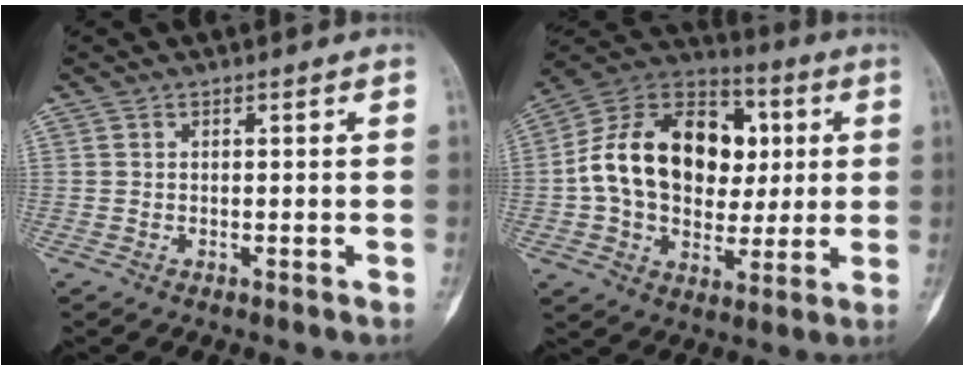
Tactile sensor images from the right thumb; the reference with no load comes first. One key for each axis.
{"total": 23.4, "fx": 2.3, "fy": 16.7, "fz": 16.2, "tx": -0.255, "ty": 0.025, "tz": 0.042}